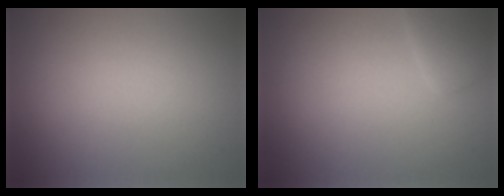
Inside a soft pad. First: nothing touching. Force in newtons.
{"total": 1.6, "press": 1.6, "slide": 0.0}